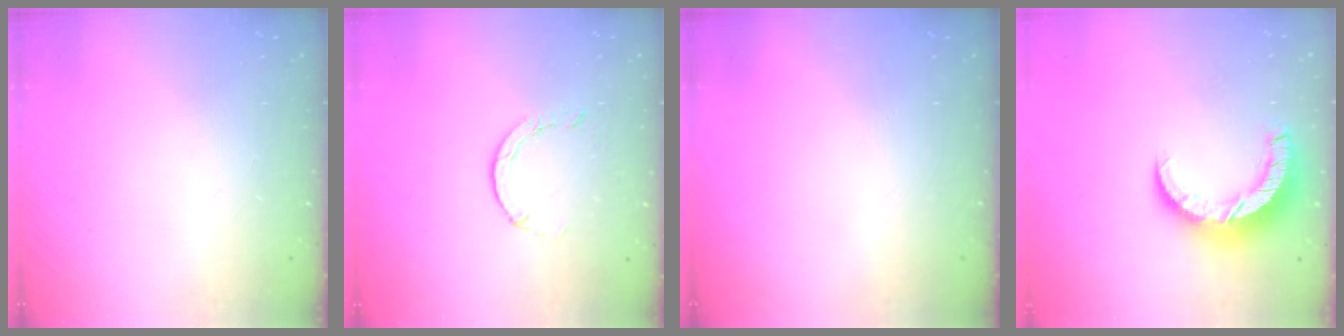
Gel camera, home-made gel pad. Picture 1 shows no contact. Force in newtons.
{"total": 1.3, "press": 1.3, "slide": 0.3}
{"total": 0.0}
{"total": 8.9, "press": 8.9, "slide": 0.9}